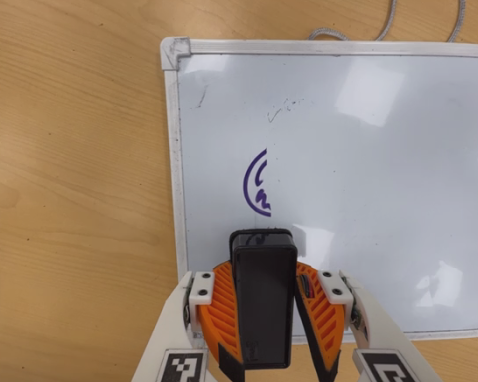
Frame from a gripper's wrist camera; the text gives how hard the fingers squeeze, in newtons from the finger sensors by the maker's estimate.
{"total": 9.0, "left": 9.2, "right": 8.8}